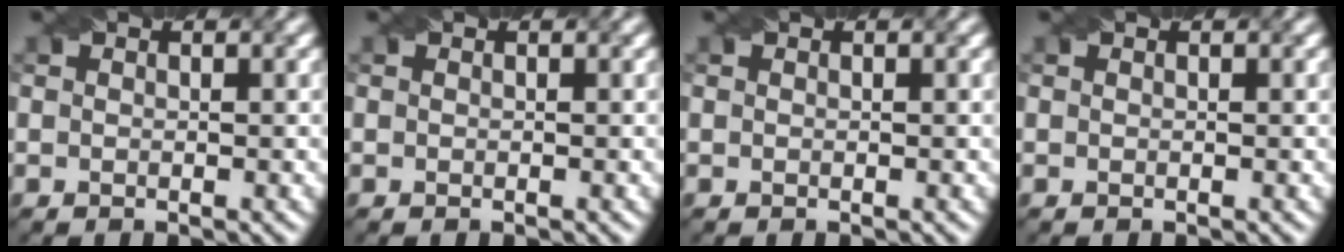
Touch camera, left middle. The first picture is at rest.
{"total": 0.0}
{"total": 0.0}
{"total": 0.0}